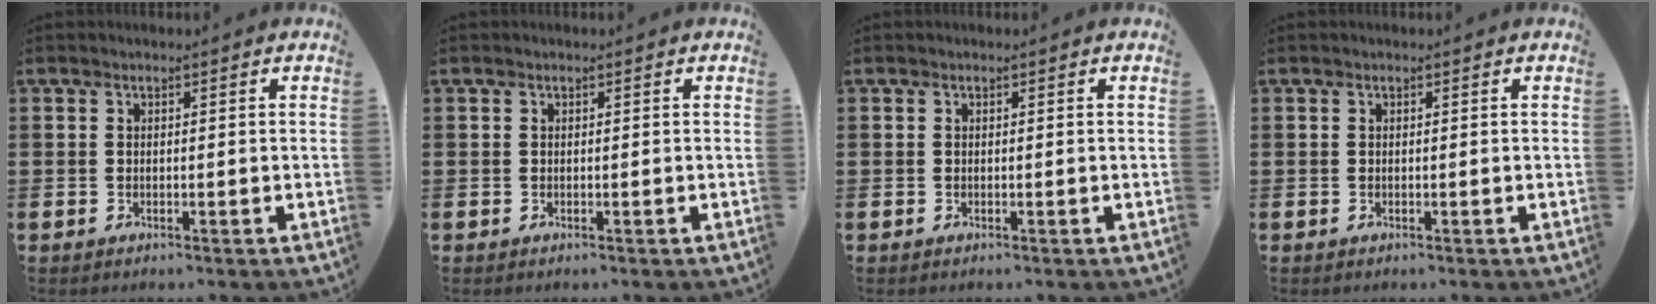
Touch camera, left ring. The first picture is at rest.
{"total": 0.0}
{"total": 0.0}
{"total": 0.0}